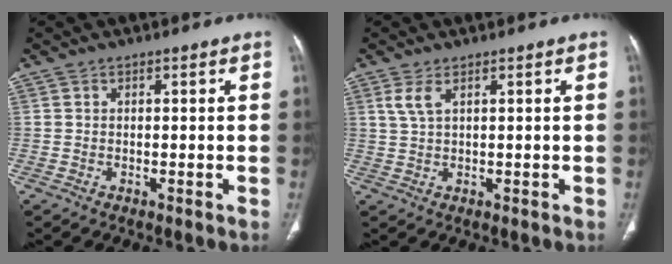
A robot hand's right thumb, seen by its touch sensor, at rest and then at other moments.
{"total": 2.6, "force": [1.2, 0.5, 2.3], "torque": [-0.062, 0.004, 0.034]}